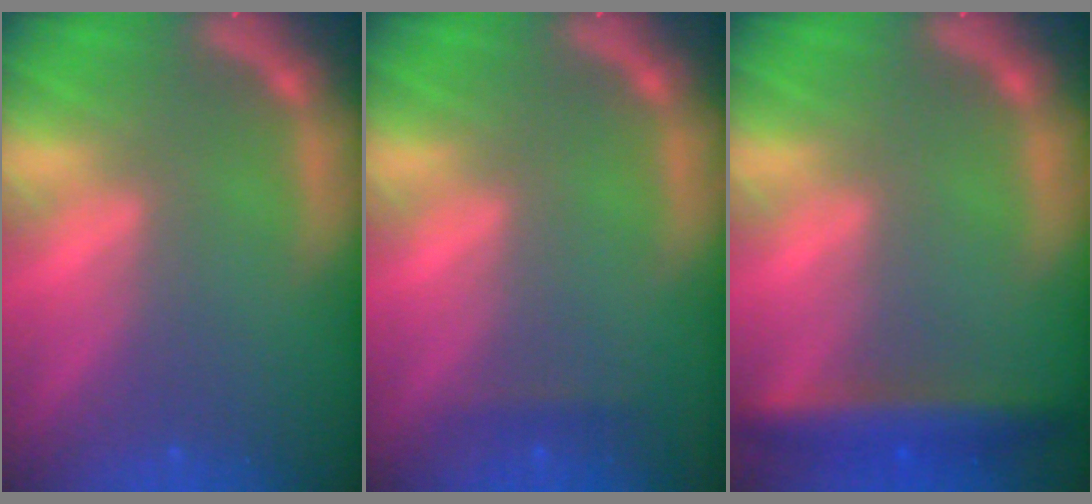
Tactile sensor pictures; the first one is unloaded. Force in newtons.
{"total": 0.9}
{"total": 4.4}